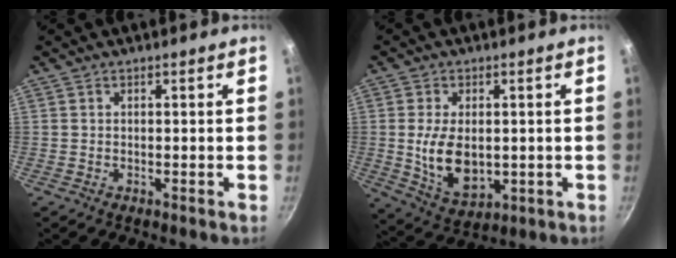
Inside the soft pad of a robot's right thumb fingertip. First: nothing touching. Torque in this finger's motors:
{"motor_torque": [-0.31, 1.03, 1.10, 0.15, 0.08]}